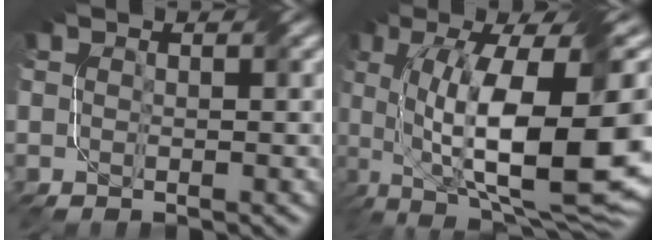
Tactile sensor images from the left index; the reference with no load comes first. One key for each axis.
{"total": 16.4, "fx": -0.6, "fy": 5.7, "fz": 15.3, "tx": -0.252, "ty": -0.001, "tz": 0.007}